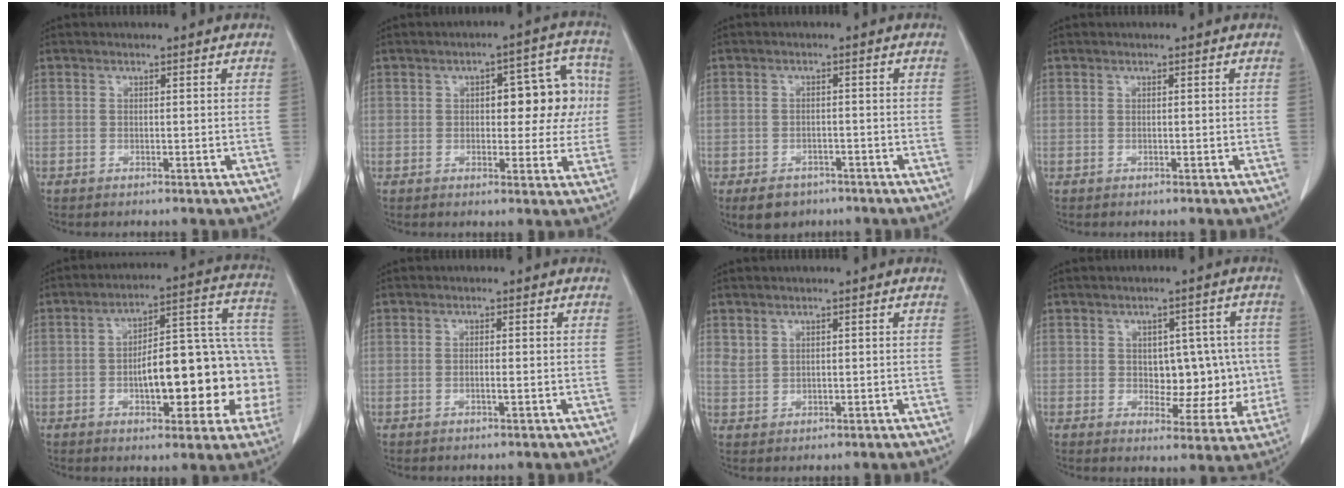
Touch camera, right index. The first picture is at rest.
{"total": 11.9, "force": [1.3, 5.3, 10.6], "torque": [-0.132, 0.042, 0.025]}
{"total": 7.2, "force": [-4.2, 5.2, 2.7], "torque": [-0.046, 0.006, -0.052]}
{"total": 0.0}
{"total": 21.1, "force": [-3.7, 7.3, 19.4], "torque": [-0.220, 0.054, -0.038]}
{"total": 1.5, "force": [-0.3, 0.5, 1.4], "torque": [-0.032, 0.000, -0.004]}
{"total": 2.5, "force": [1.1, 2.0, 0.9], "torque": [-0.022, 0.007, 0.032]}
{"total": 11.3, "force": [0.3, 7.0, 8.8], "torque": [-0.111, 0.029, 0.027]}